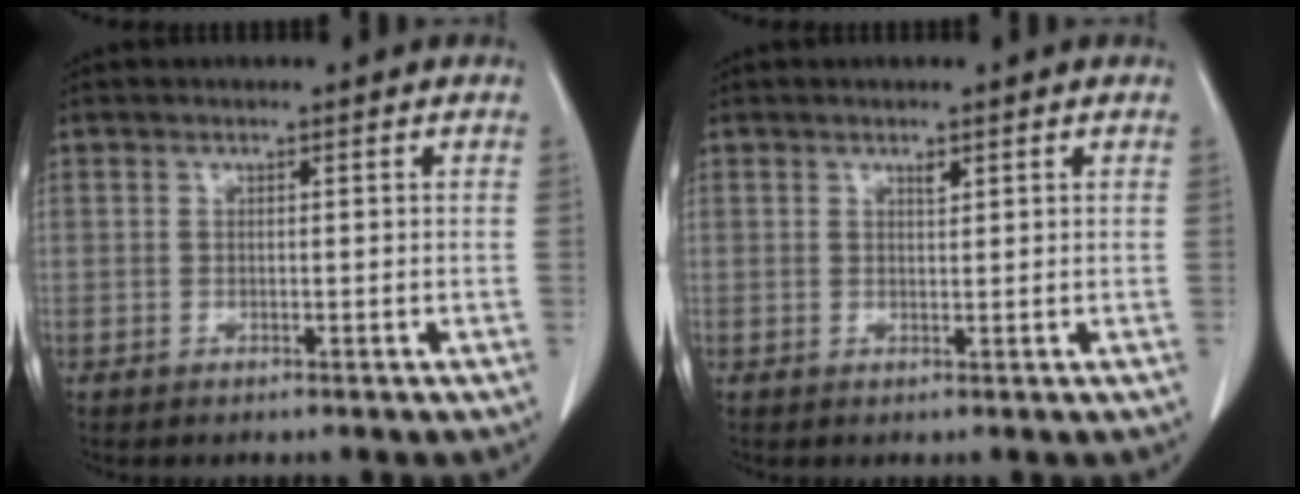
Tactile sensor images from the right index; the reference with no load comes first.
{"total": 0.8, "force": [0.6, 0.3, 0.5], "torque": [-0.011, -0.005, 0.010]}